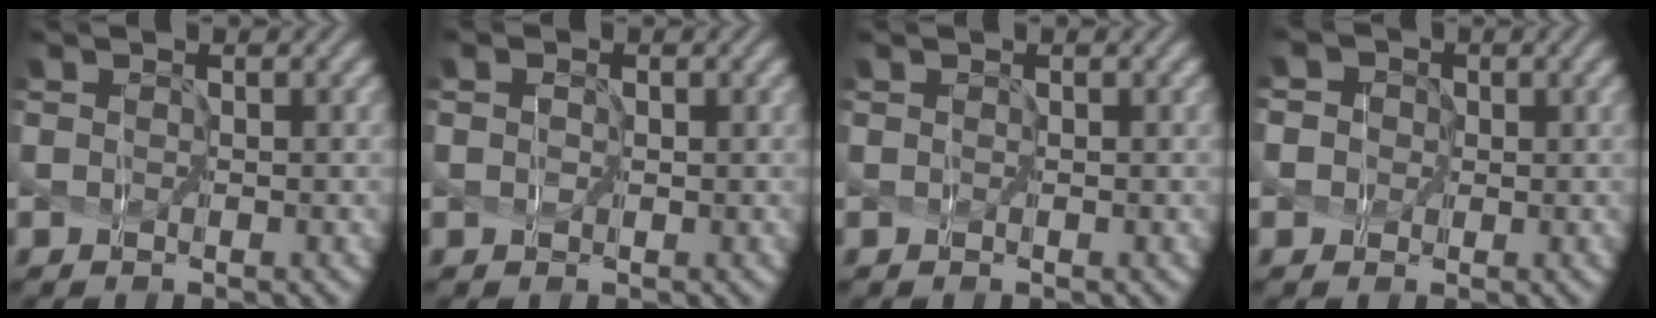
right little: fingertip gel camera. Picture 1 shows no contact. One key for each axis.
{"total": 0.7, "fx": 0.0, "fy": 0.5, "fz": 0.4, "tx": -0.010, "ty": 0.001, "tz": -0.001}
{"total": 0.0}
{"total": 3.8, "fx": -0.1, "fy": 3.7, "fz": 1.1, "tx": -0.031, "ty": 0.025, "tz": -0.022}